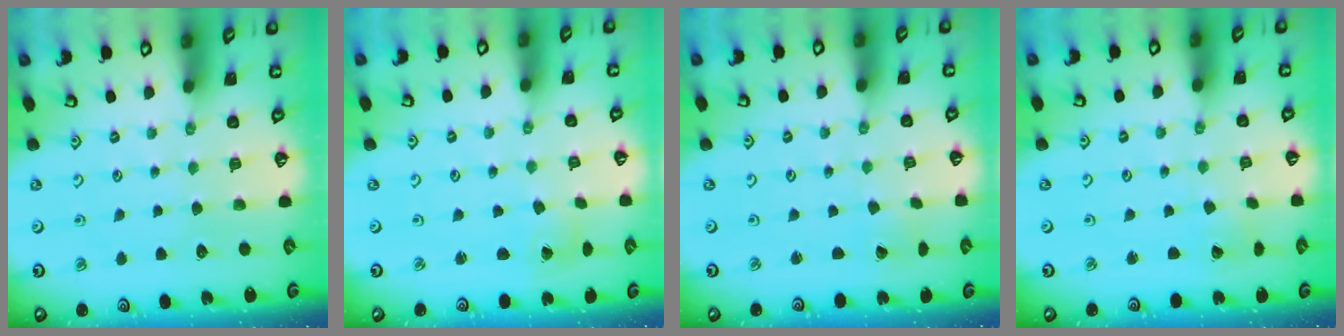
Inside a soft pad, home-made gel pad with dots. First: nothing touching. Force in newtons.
{"total": 2.1, "press": 2.1, "slide": 0.1}
{"total": 0.6, "press": 0.6, "slide": 0.1}
{"total": 0.0}